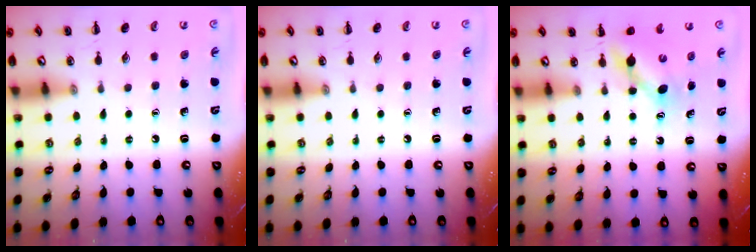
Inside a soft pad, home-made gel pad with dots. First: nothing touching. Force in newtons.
{"total": 0.0}
{"total": 5.4, "press": 5.3, "slide": 1.0}